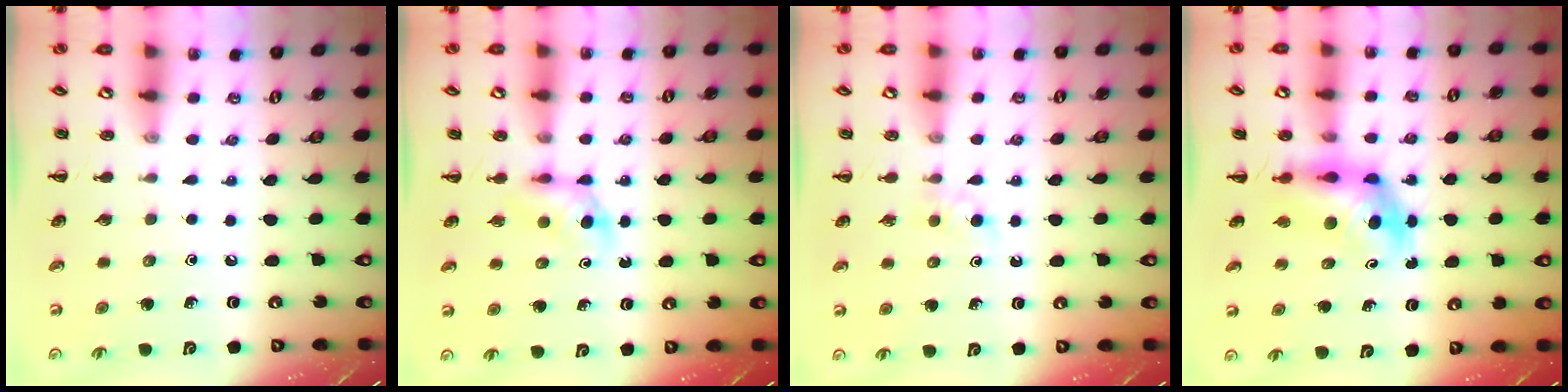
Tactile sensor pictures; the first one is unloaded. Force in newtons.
{"total": 3.5, "press": 3.2, "slide": 1.5}
{"total": 2.6, "press": 2.3, "slide": 1.2}
{"total": 5.2, "press": 5.1, "slide": 1.0}